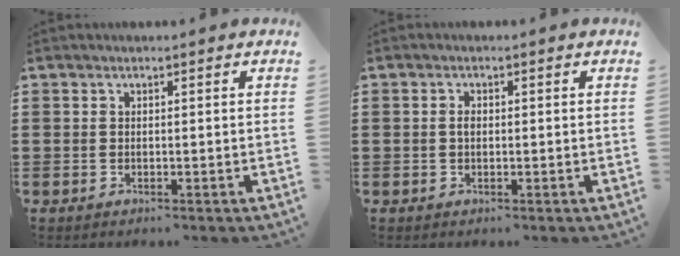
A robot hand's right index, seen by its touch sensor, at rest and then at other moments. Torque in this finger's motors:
{"motor_torque": [0.22, 0.14, 0.04, 0.05]}